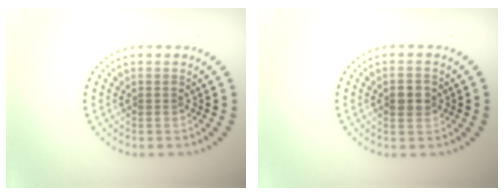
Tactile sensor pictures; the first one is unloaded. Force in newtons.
{"total": 2.0, "press": 1.9, "slide": 0.4}